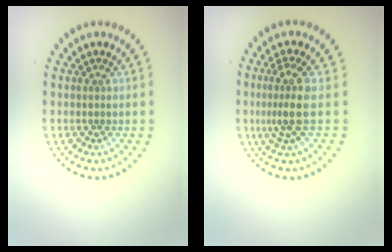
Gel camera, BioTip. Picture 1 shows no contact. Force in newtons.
{"total": 3.0, "press": 2.3, "slide": 2.0}